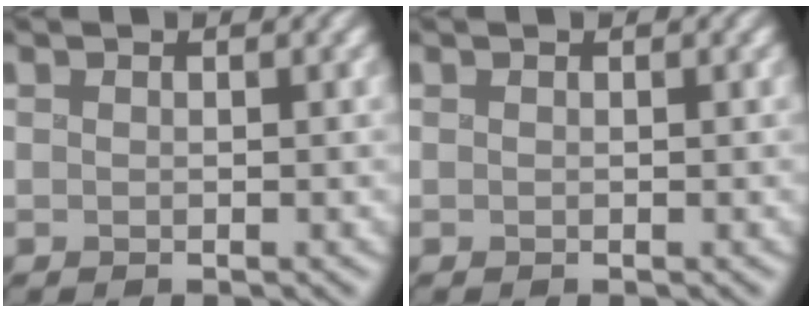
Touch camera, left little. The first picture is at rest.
{"total": 0.0}